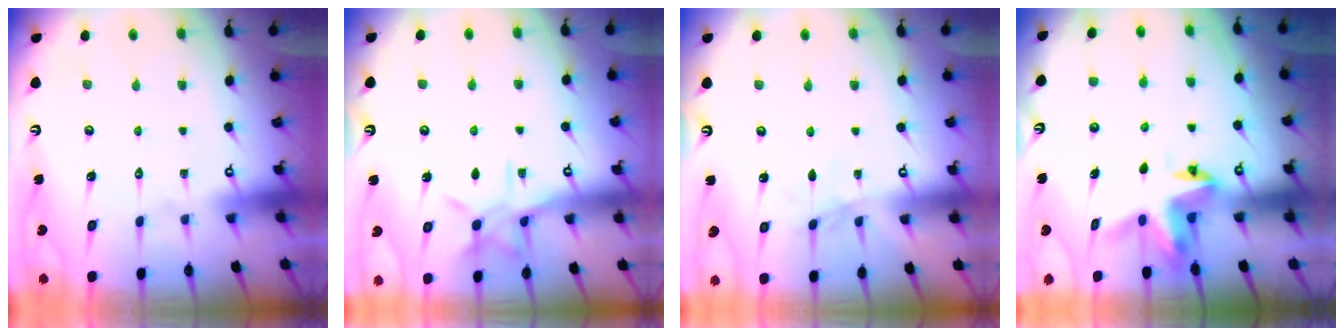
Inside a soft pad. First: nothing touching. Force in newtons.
{"total": 9.2, "press": 9.2, "slide": 0.4}
{"total": 3.2, "press": 3.2, "slide": 0.5}
{"total": 4.7, "press": 4.7, "slide": 0.2}